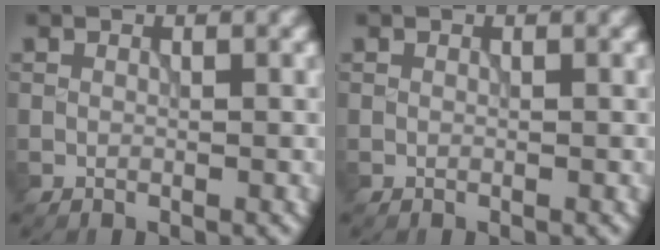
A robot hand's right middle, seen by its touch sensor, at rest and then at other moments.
{"total": 0.0}